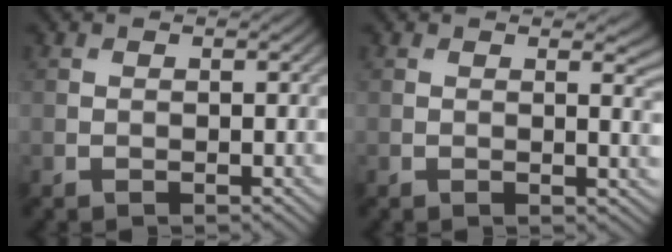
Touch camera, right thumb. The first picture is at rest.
{"total": 2.4, "force": [0.9, 0.6, 2.2], "torque": [-0.029, -0.003, 0.014]}